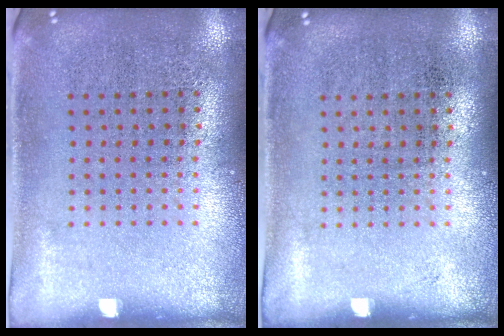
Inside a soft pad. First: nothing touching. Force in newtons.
{"total": 0.0}